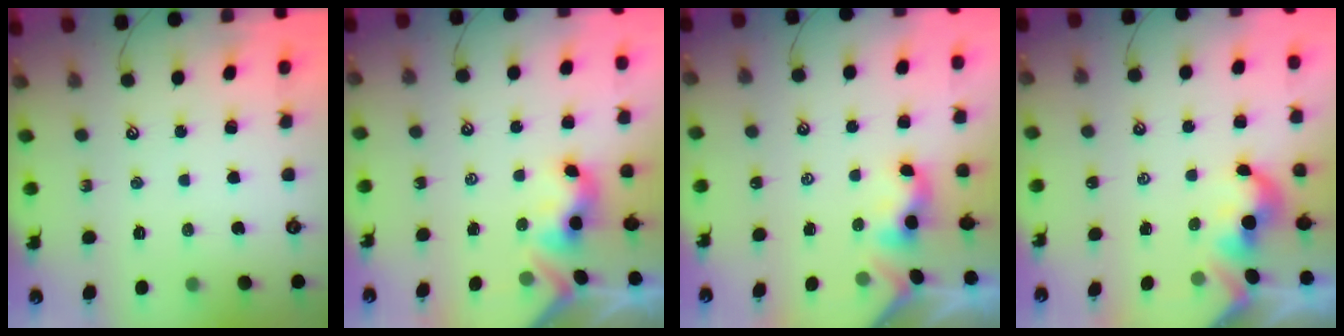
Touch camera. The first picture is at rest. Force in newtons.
{"total": 3.6, "press": 3.6, "slide": 0.3}
{"total": 0.9, "press": 0.9, "slide": 0.3}
{"total": 2.4, "press": 2.4, "slide": 0.3}